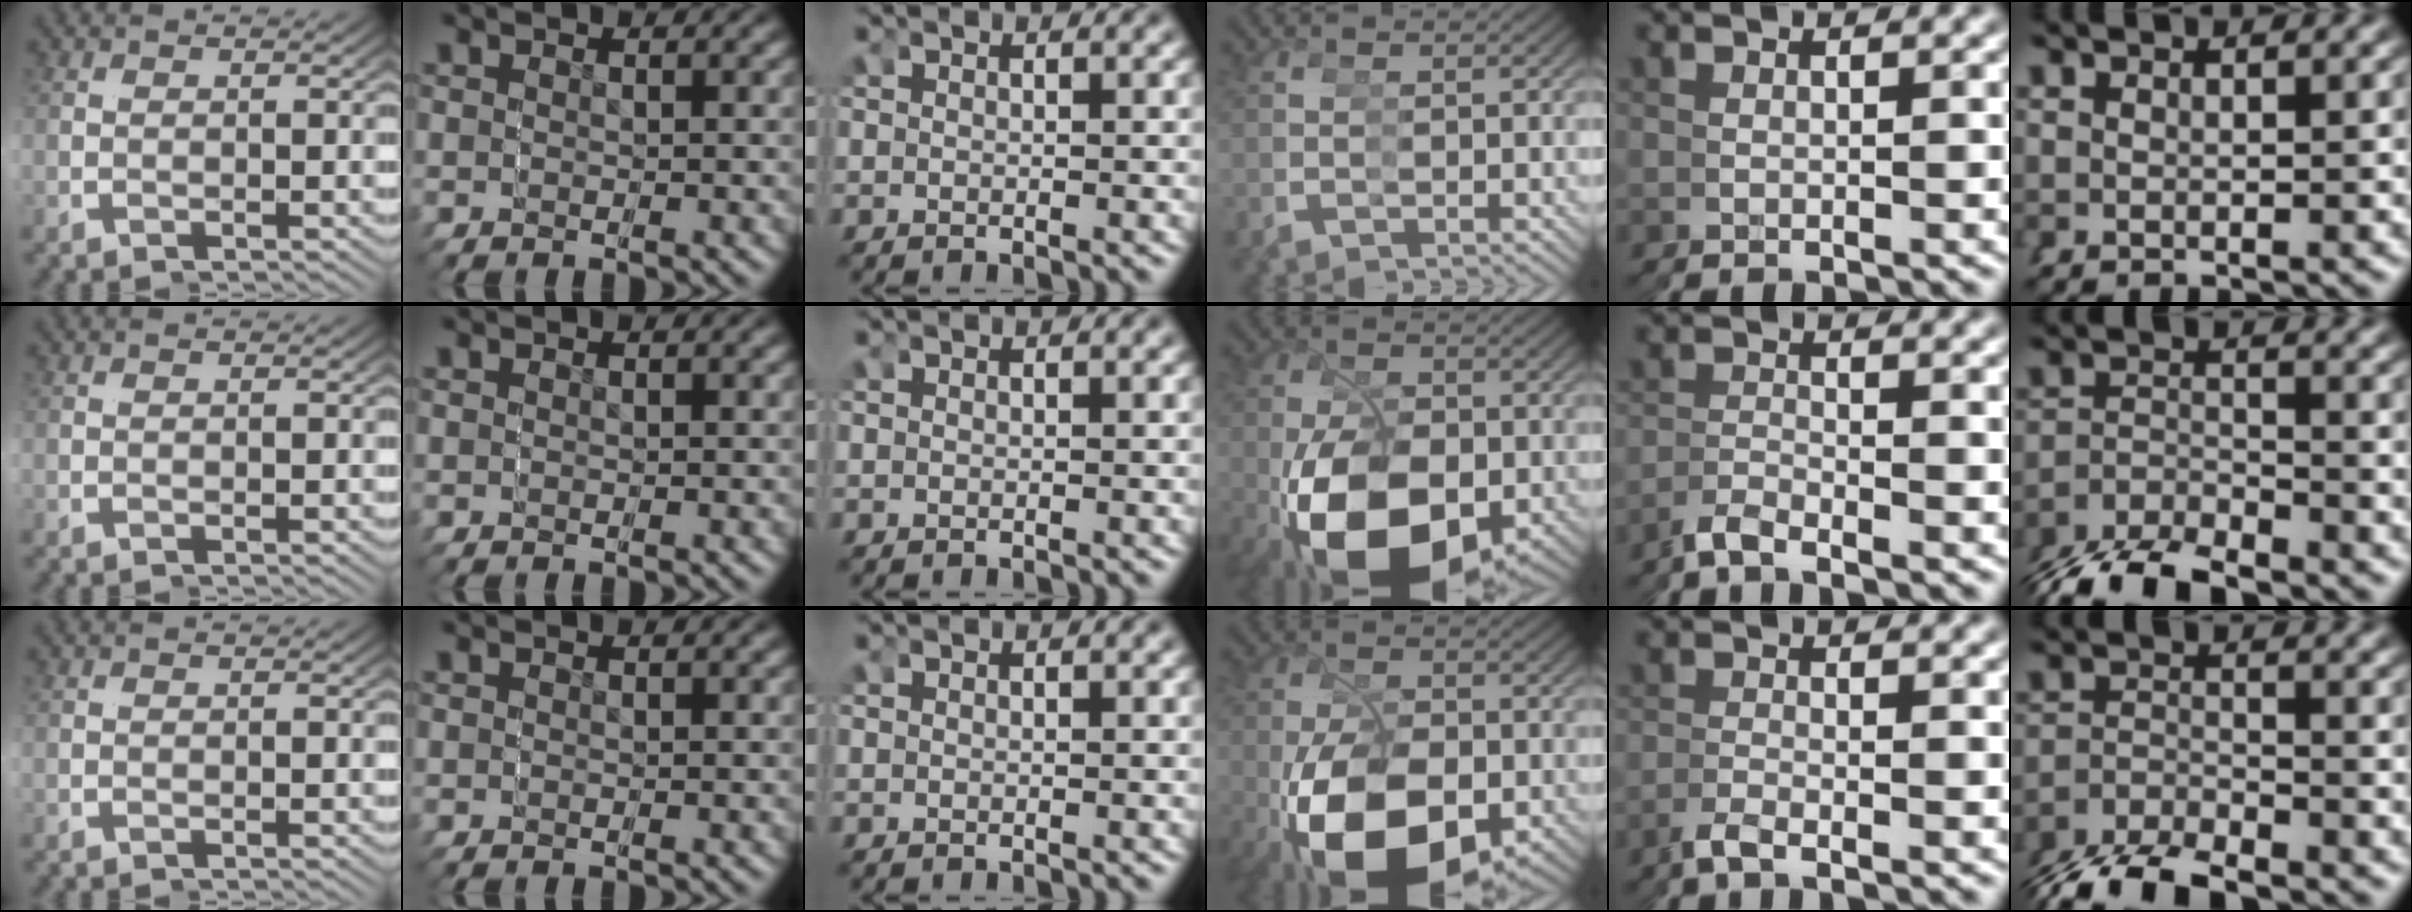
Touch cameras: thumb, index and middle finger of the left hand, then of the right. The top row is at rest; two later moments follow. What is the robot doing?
{"motion": "grasp_and_lifting", "object": "markers"}